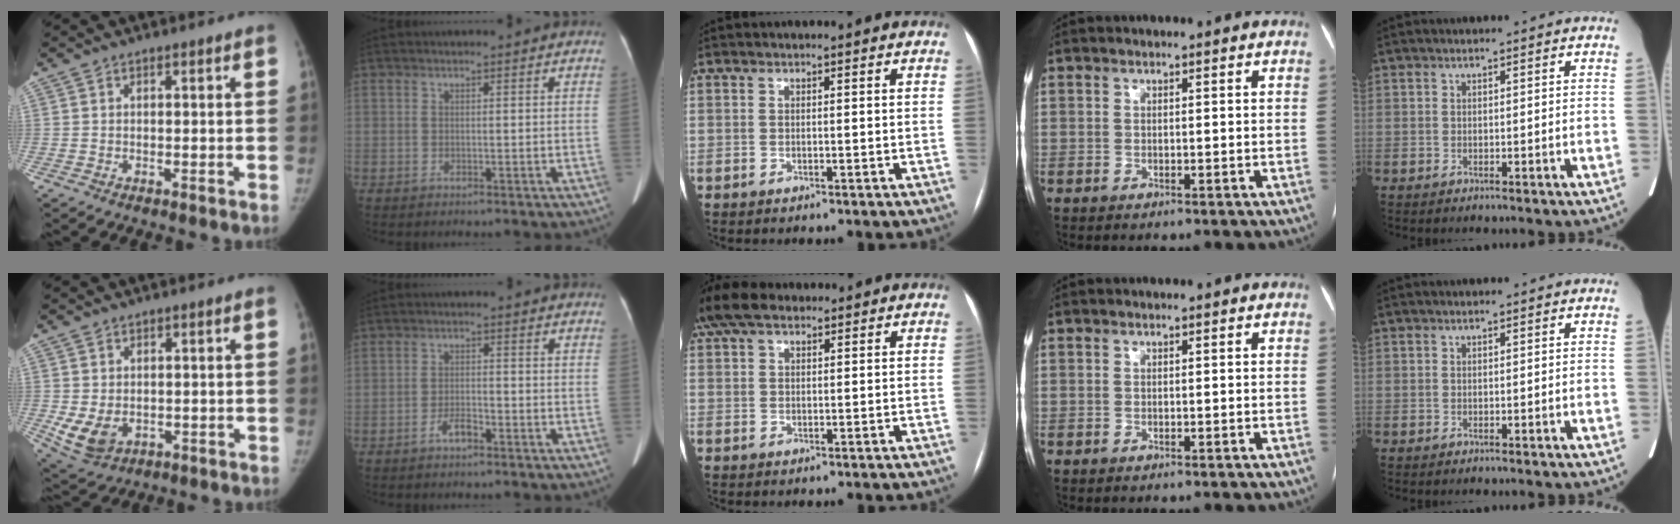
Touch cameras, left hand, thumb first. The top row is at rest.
{"thumb": {"total": 6.4, "force": [-1.0, 4.7, 4.1], "torque": [-0.070, -0.009, 0.000]}, "index": {"total": 2.6, "force": [-1.9, 0.8, 1.6], "torque": [-0.031, 0.002, -0.034]}, "middle": {"total": 6.8, "force": [5.1, 2.8, 3.5], "torque": [-0.083, 0.039, 0.100]}}